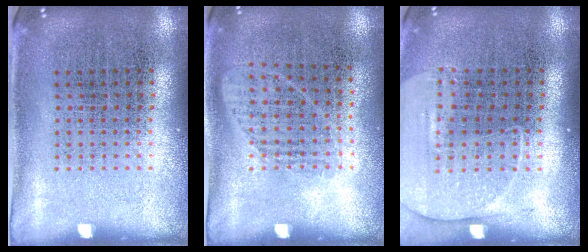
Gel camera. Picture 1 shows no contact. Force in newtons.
{"total": 1.0, "press": 0.8, "slide": 0.6}
{"total": 1.4, "press": 1.3, "slide": 0.4}